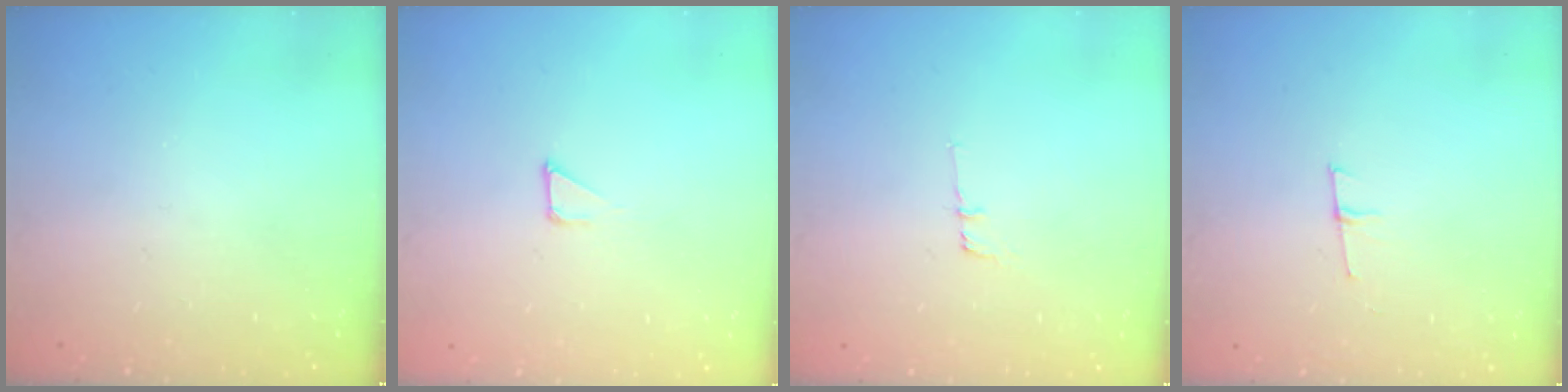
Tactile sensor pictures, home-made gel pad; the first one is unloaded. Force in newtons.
{"total": 1.2, "press": 1.2, "slide": 0.0}
{"total": 6.6, "press": 6.2, "slide": 2.3}
{"total": 5.3, "press": 4.5, "slide": 2.9}